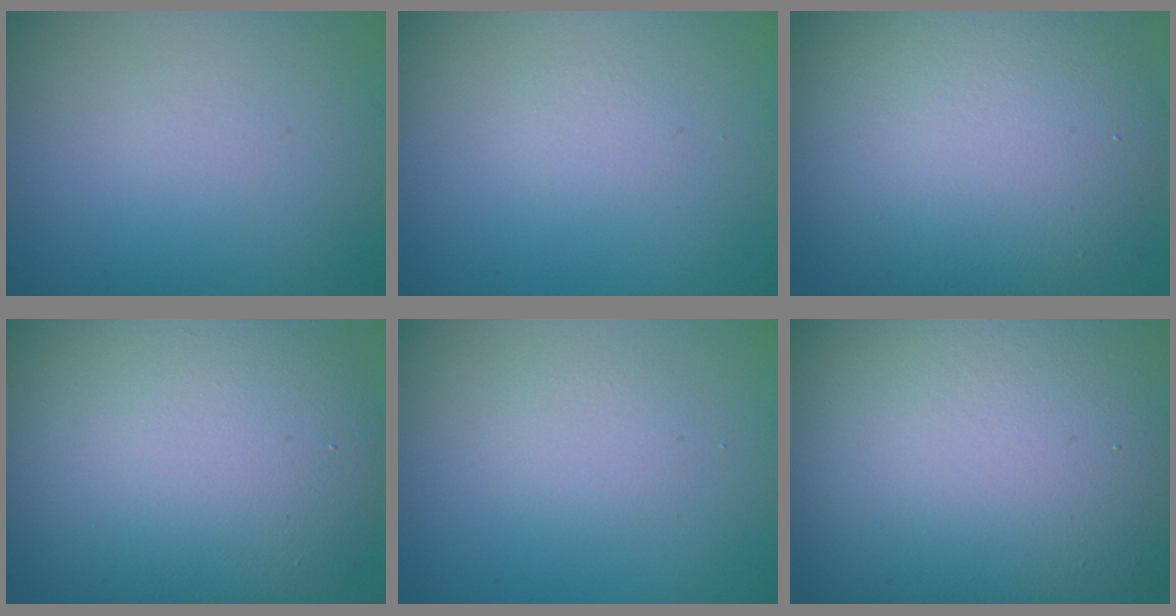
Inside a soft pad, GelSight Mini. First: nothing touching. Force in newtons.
{"total": 0.6, "press": 0.6, "slide": 0.0}
{"total": 10.4, "press": 10.4, "slide": 0.3}
{"total": 11.2, "press": 11.1, "slide": 0.6}
{"total": 1.4, "press": 1.4, "slide": 0.0}
{"total": 19.0, "press": 19.0, "slide": 0.7}